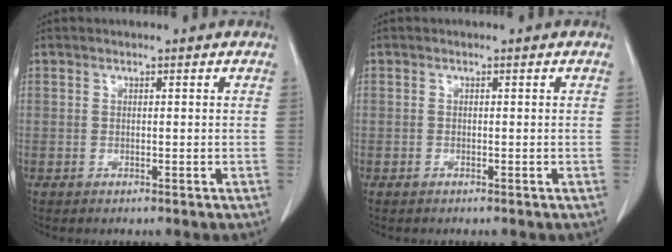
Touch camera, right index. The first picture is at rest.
{"total": 0.0}